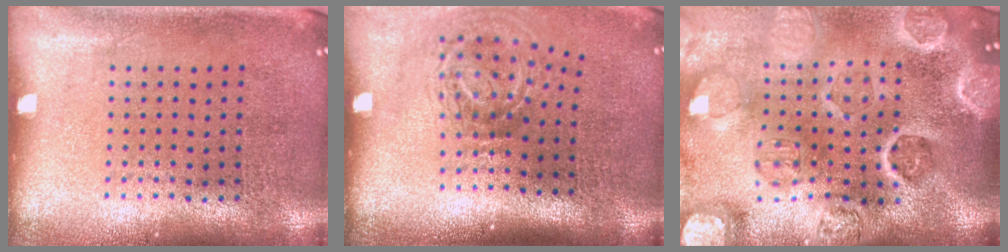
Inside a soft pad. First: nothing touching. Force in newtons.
{"total": 2.1, "press": 1.3, "slide": 1.7}
{"total": 4.9, "press": 4.2, "slide": 2.4}